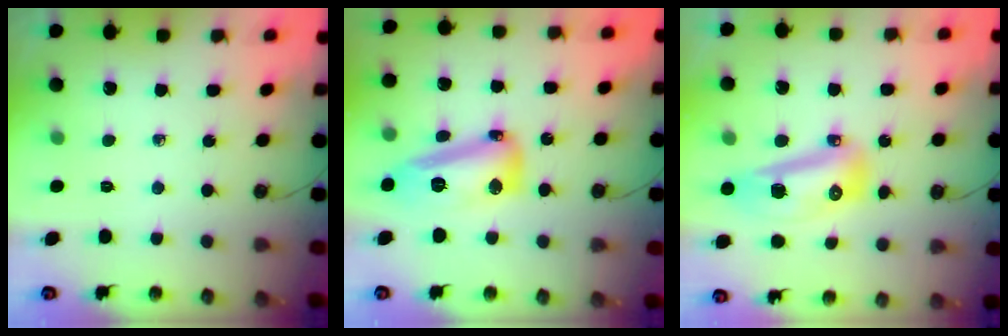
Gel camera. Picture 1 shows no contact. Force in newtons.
{"total": 15.3, "press": 15.2, "slide": 1.5}
{"total": 13.1, "press": 13.0, "slide": 1.5}